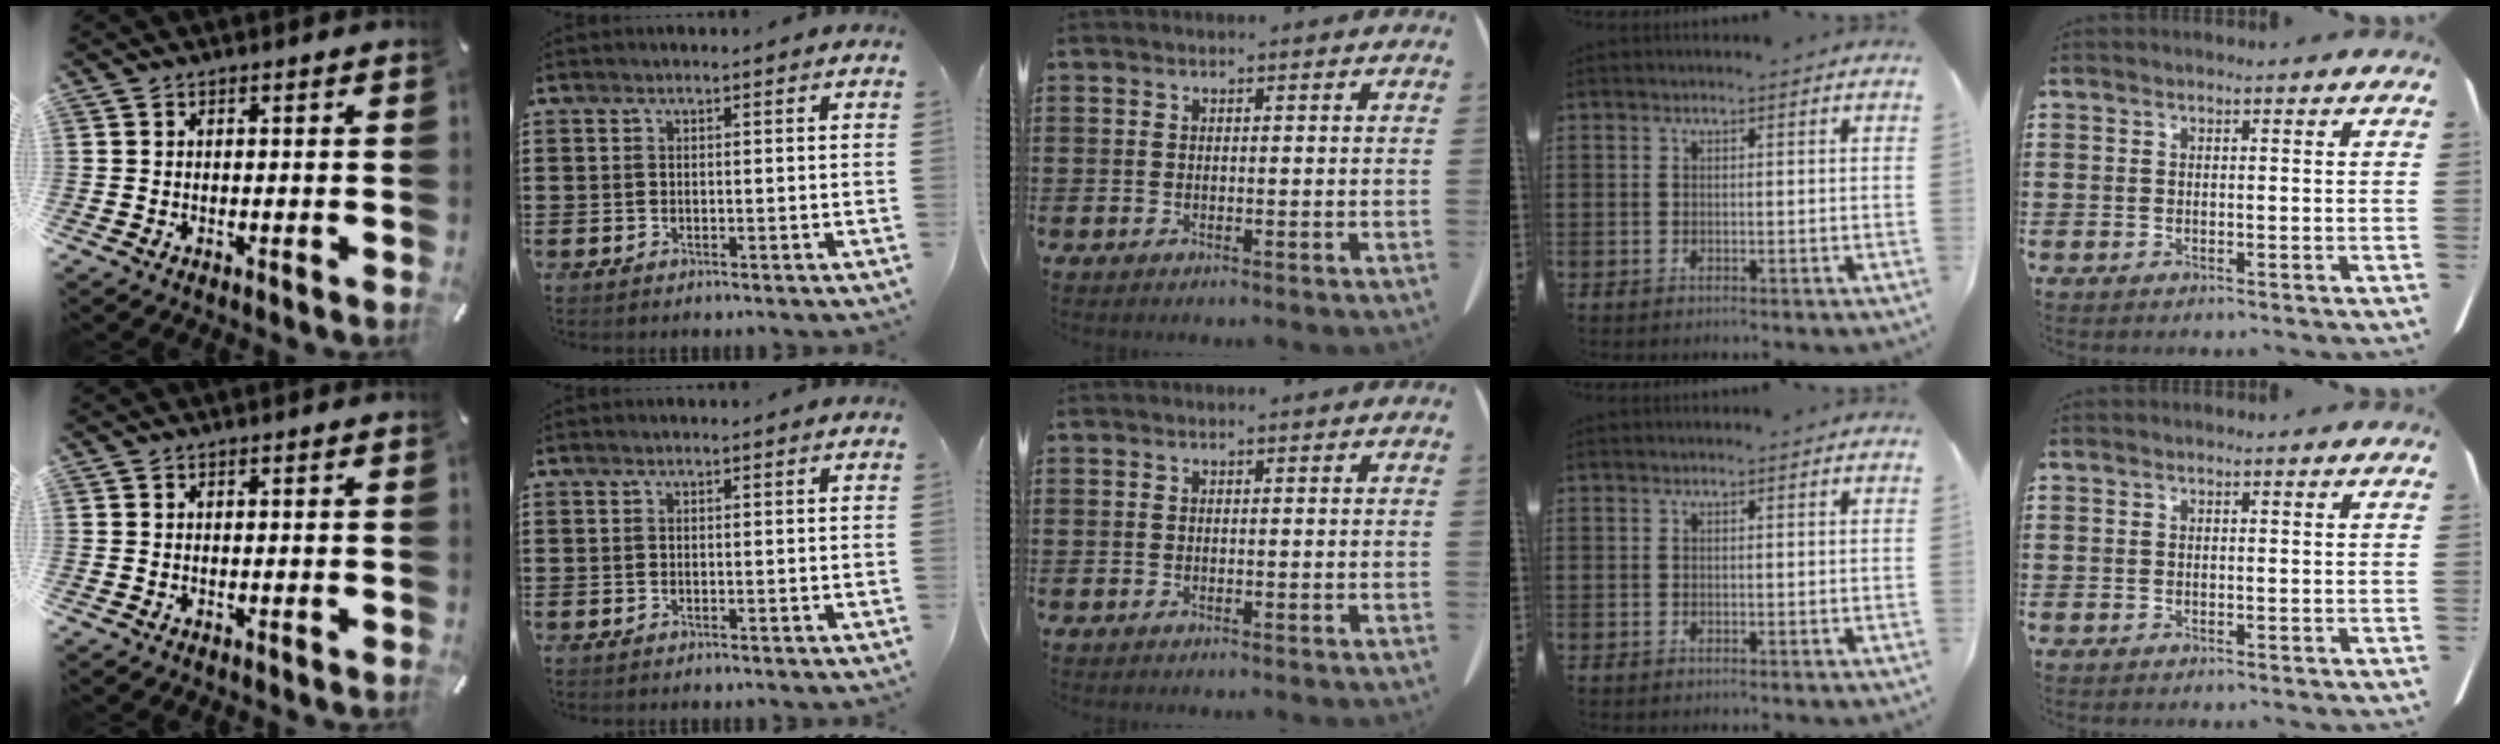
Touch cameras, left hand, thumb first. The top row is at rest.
{}